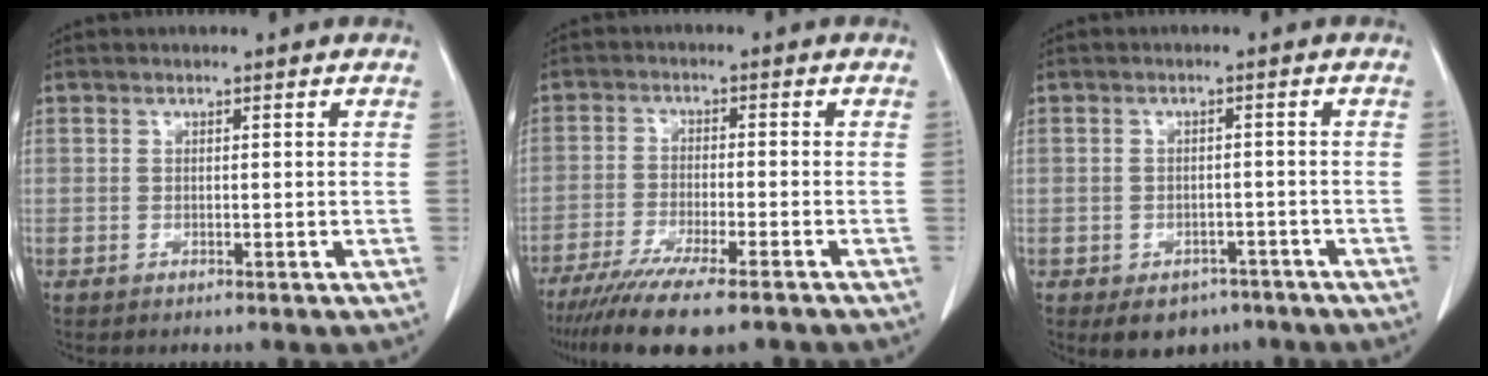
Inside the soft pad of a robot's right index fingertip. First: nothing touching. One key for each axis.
{"total": 13.0, "fx": -10.2, "fy": 1.3, "fz": 7.9, "tx": -0.129, "ty": -0.032, "tz": -0.162}
{"total": 5.7, "fx": -3.9, "fy": 3.9, "fz": 1.8, "tx": -0.014, "ty": 0.009, "tz": -0.046}